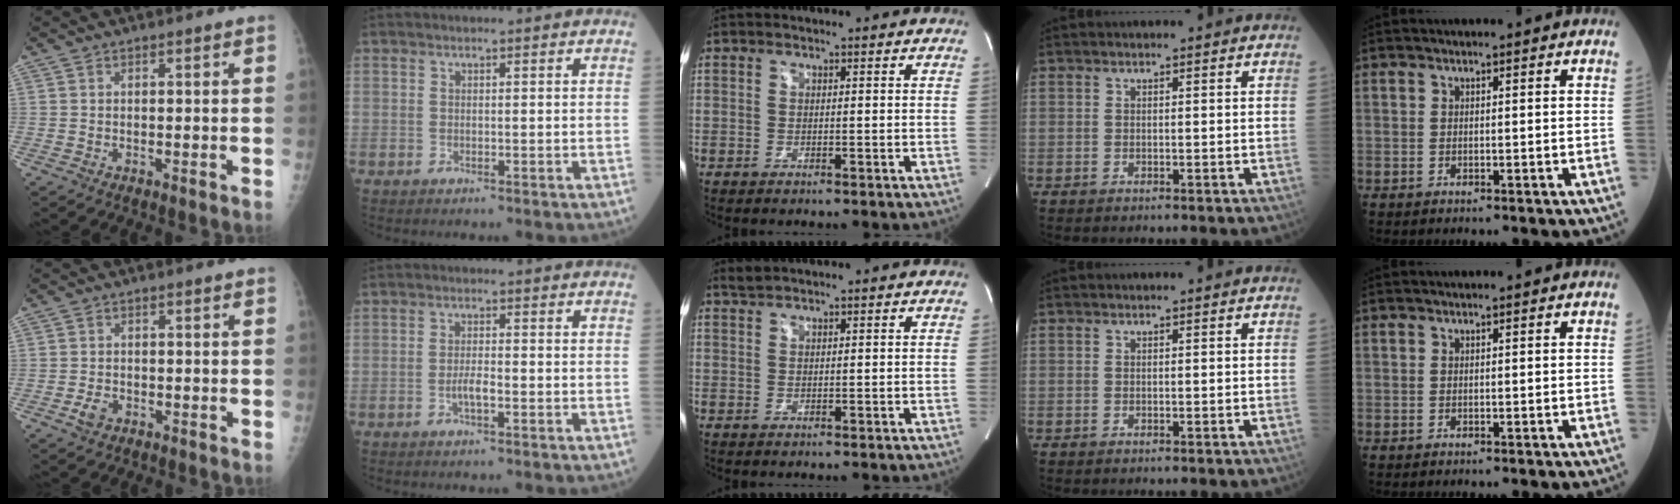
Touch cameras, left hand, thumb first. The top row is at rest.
{"thumb": {"total": 2.3, "force": [-1.2, 1.6, 1.3], "torque": [-0.020, 0.003, -0.019]}, "index": {"total": 2.5, "force": [-1.1, 0.5, 2.2], "torque": [-0.043, -0.001, -0.022]}, "middle": {"total": 1.0, "force": [0.9, -0.1, 0.1], "torque": [-0.008, 0.008, 0.025]}}